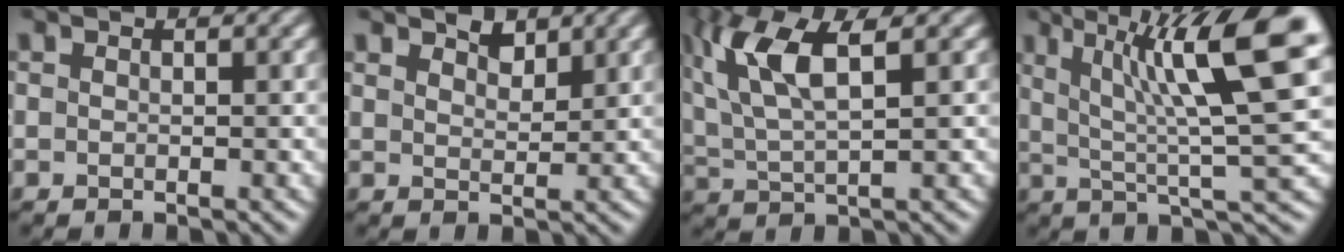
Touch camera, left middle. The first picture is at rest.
{"total": 2.2, "force": [2.0, 0.6, 0.6], "torque": [-0.005, 0.007, 0.032]}
{"total": 7.5, "force": [3.1, 2.3, 6.4], "torque": [-0.142, 0.019, 0.063]}
{"total": 11.5, "force": [4.2, 2.1, 10.5], "torque": [-0.156, 0.017, 0.071]}